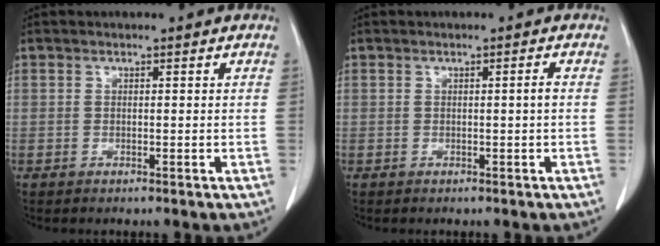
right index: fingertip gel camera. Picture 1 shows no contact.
{"total": 0.9, "force": [-0.1, -0.2, 0.8], "torque": [-0.011, -0.001, -0.001]}